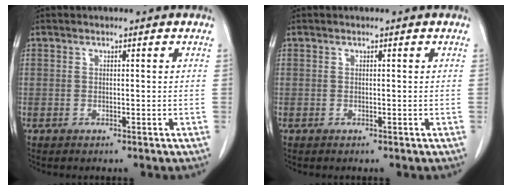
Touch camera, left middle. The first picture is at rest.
{"total": 0.0}